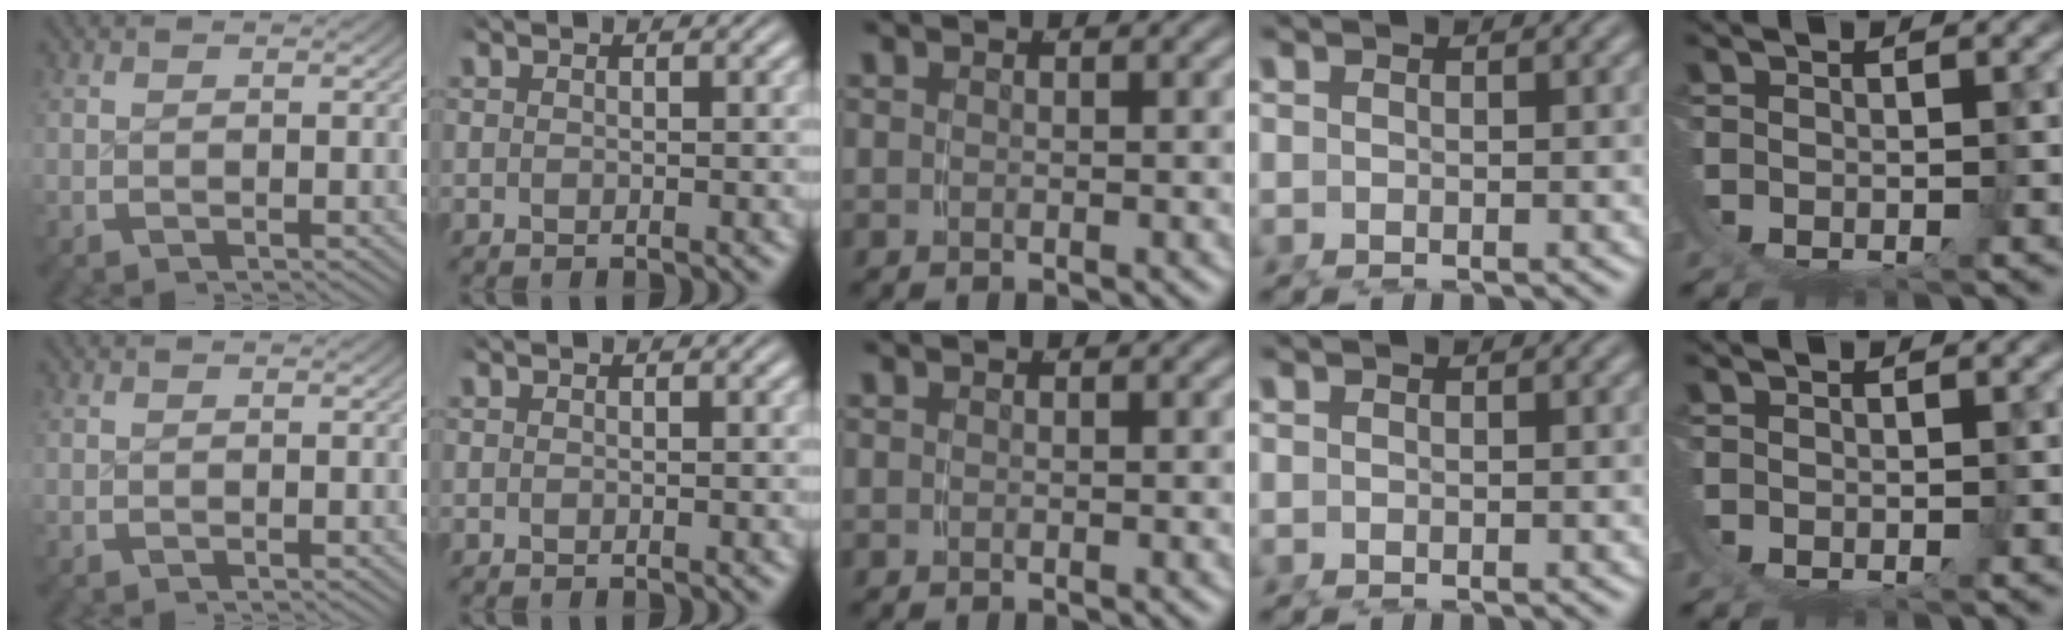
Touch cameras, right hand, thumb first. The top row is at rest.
{}